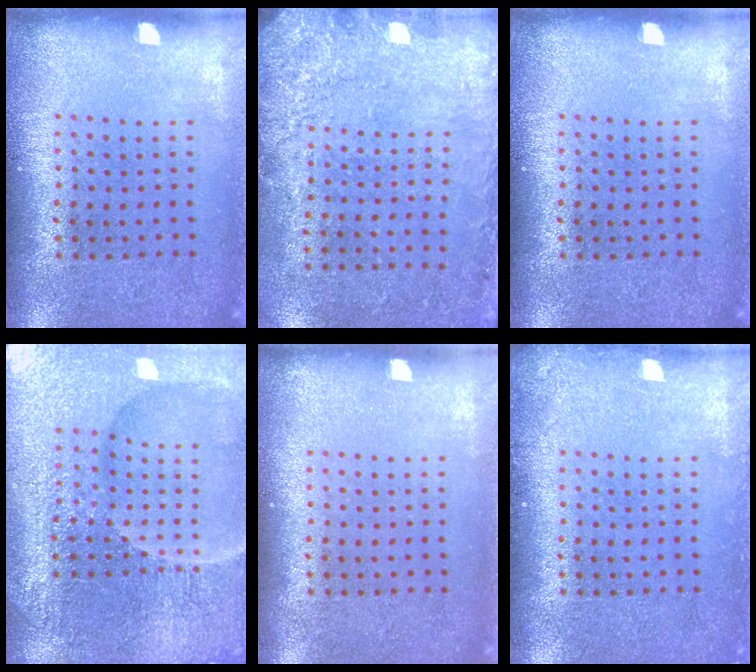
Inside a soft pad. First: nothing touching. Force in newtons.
{"total": 2.7, "press": 2.0, "slide": 1.9}
{"total": 0.0}
{"total": 5.6, "press": 5.3, "slide": 1.9}
{"total": 0.0}
{"total": 0.8, "press": 0.8, "slide": 0.1}